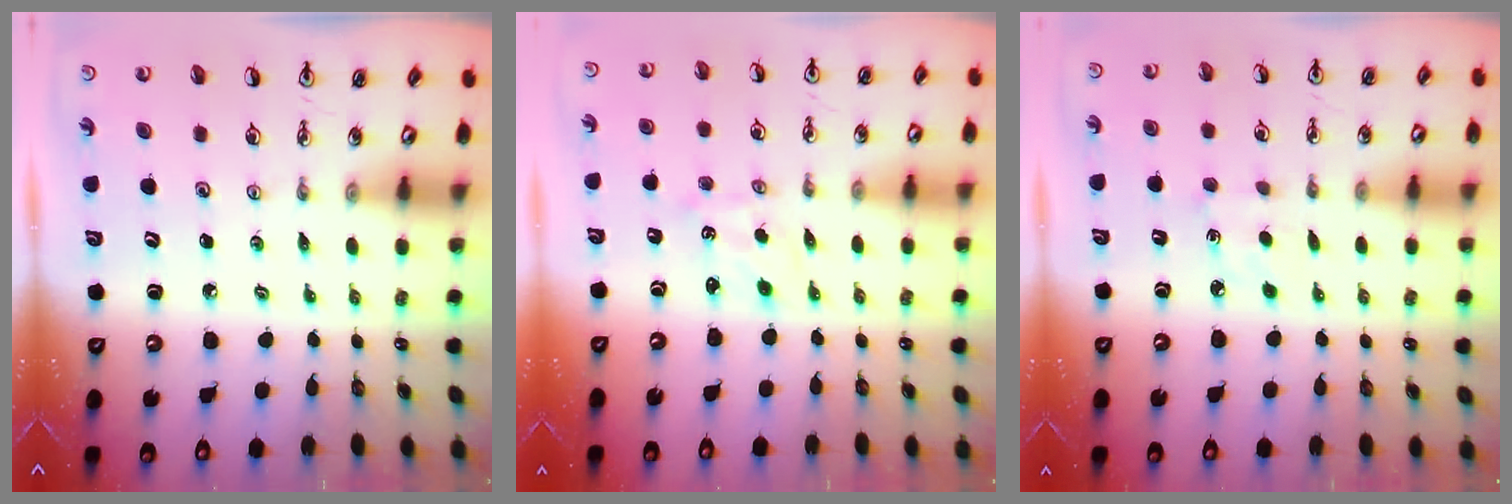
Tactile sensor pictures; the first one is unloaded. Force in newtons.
{"total": 1.0, "press": 0.9, "slide": 0.3}
{"total": 4.2, "press": 4.1, "slide": 0.5}